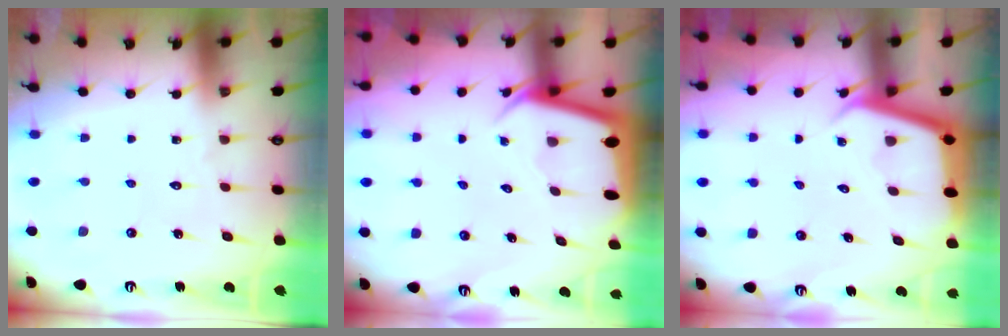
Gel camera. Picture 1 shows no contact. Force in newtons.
{"total": 2.4, "press": 2.4, "slide": 0.1}
{"total": 3.8, "press": 3.8, "slide": 0.3}